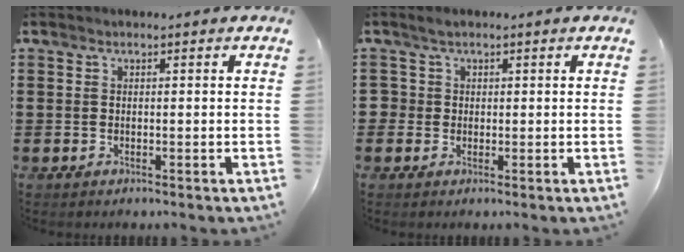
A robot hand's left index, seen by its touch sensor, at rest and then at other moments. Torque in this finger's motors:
{"motor_torque": [-0.06, -0.28, -0.08, -0.01]}